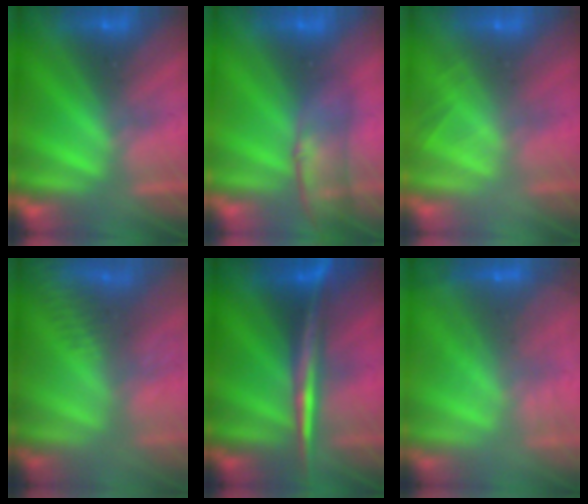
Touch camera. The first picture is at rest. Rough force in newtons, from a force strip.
{"total": 3.0}
{"total": 2.0}
{"total": 3.3}
{"total": 2.9}
{"total": 7.4}